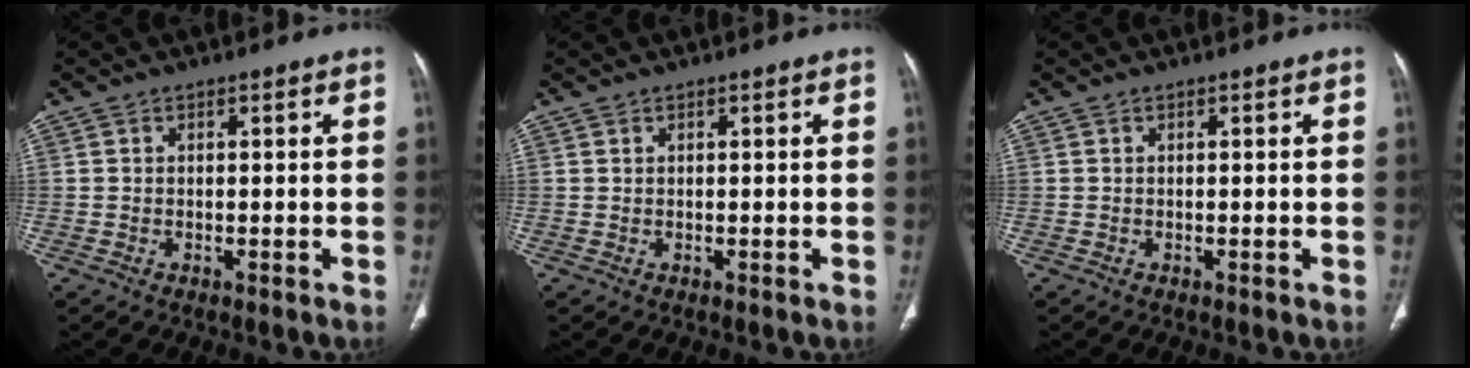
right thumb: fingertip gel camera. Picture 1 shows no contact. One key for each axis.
{"total": 0.0}
{"total": 0.0}